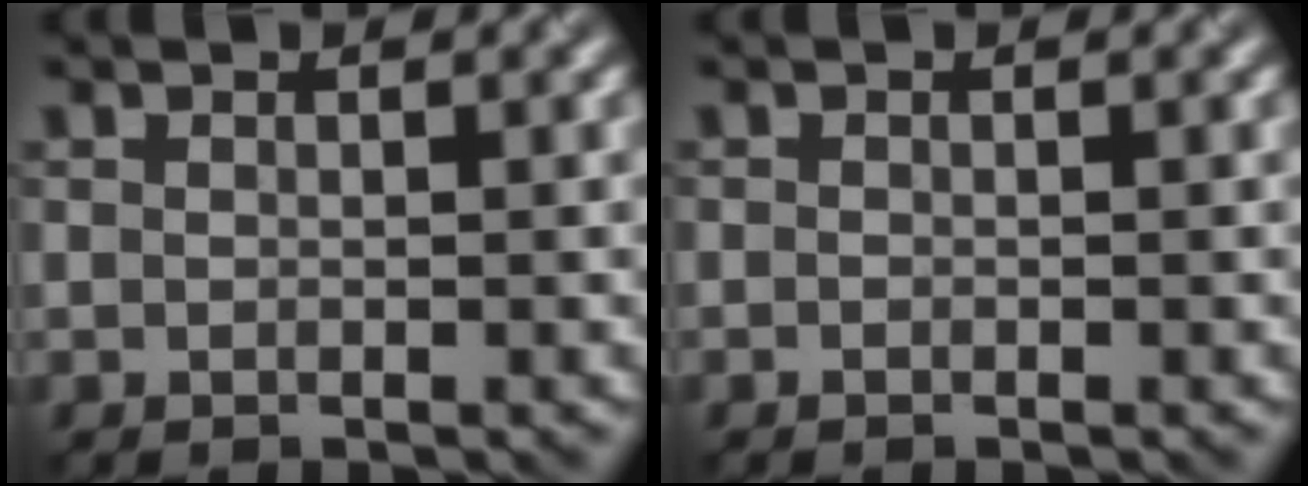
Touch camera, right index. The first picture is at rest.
{"total": 0.0}